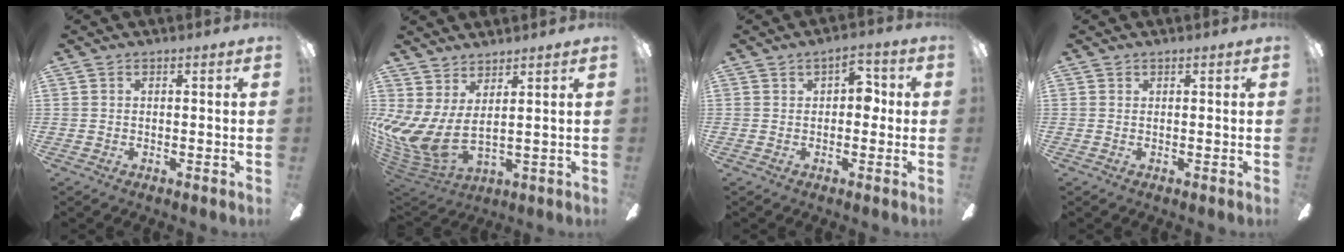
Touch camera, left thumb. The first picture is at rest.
{"total": 9.5, "force": [1.8, 4.6, 8.1], "torque": [-0.198, -0.038, 0.033]}
{"total": 5.6, "force": [1.0, 3.3, 4.4], "torque": [-0.053, 0.004, 0.012]}
{"total": 0.0}